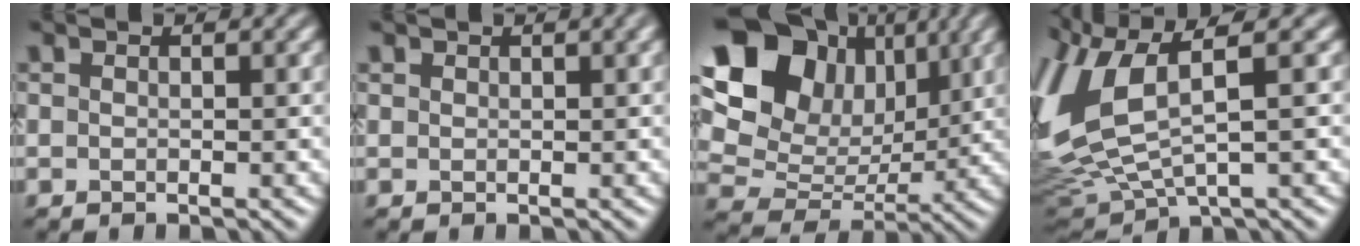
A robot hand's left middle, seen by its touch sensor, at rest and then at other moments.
{"total": 0.7, "force": [0.6, 0.3, 0.3], "torque": [0.000, 0.007, 0.012]}
{"total": 14.6, "force": [5.6, 11.2, 7.6], "torque": [-0.166, 0.047, 0.100]}
{"total": 8.8, "force": [1.7, 4.4, 7.4], "torque": [-0.192, -0.003, 0.041]}